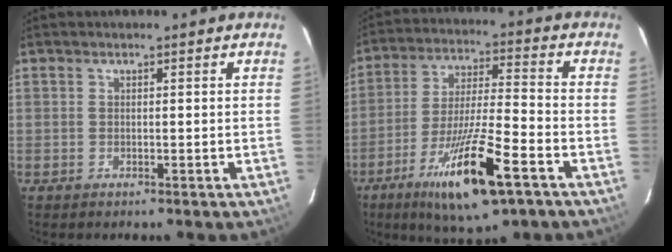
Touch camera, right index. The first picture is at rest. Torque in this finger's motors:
{"motor_torque": [1.38, -0.76, 0.80, 0.21]}